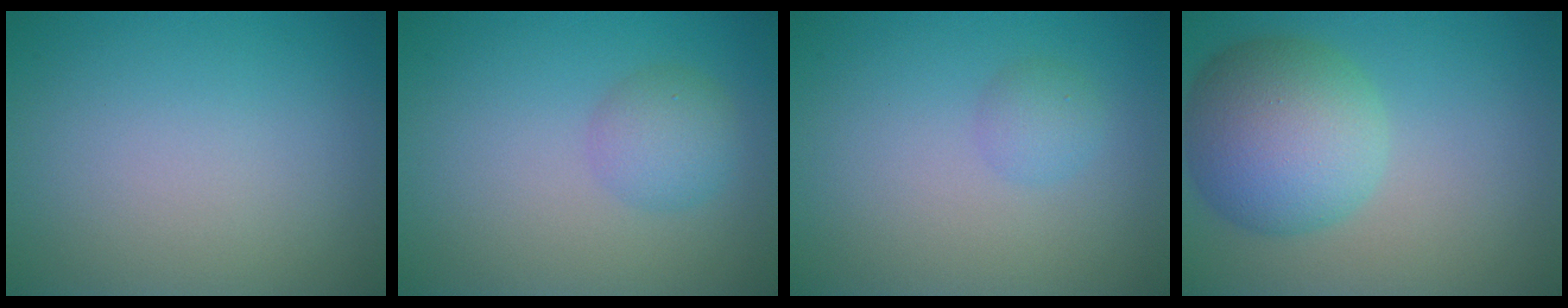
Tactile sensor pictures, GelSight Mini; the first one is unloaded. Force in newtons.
{"total": 2.5, "press": 2.5, "slide": 0.1}
{"total": 1.5, "press": 1.5, "slide": 0.0}
{"total": 8.0, "press": 8.0, "slide": 0.4}